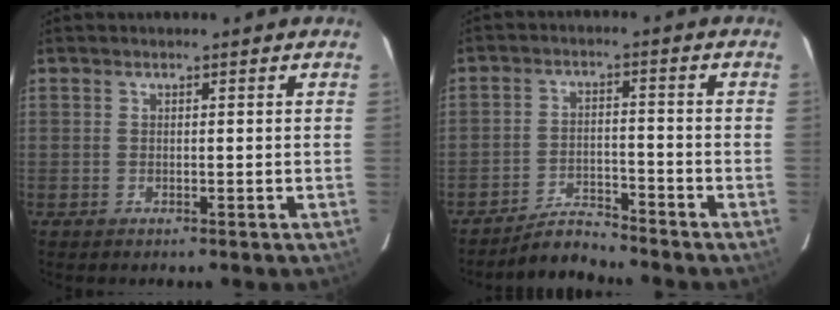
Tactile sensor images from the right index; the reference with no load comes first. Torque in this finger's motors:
{"motor_torque": [-0.62, -0.62, -0.19, -0.09]}